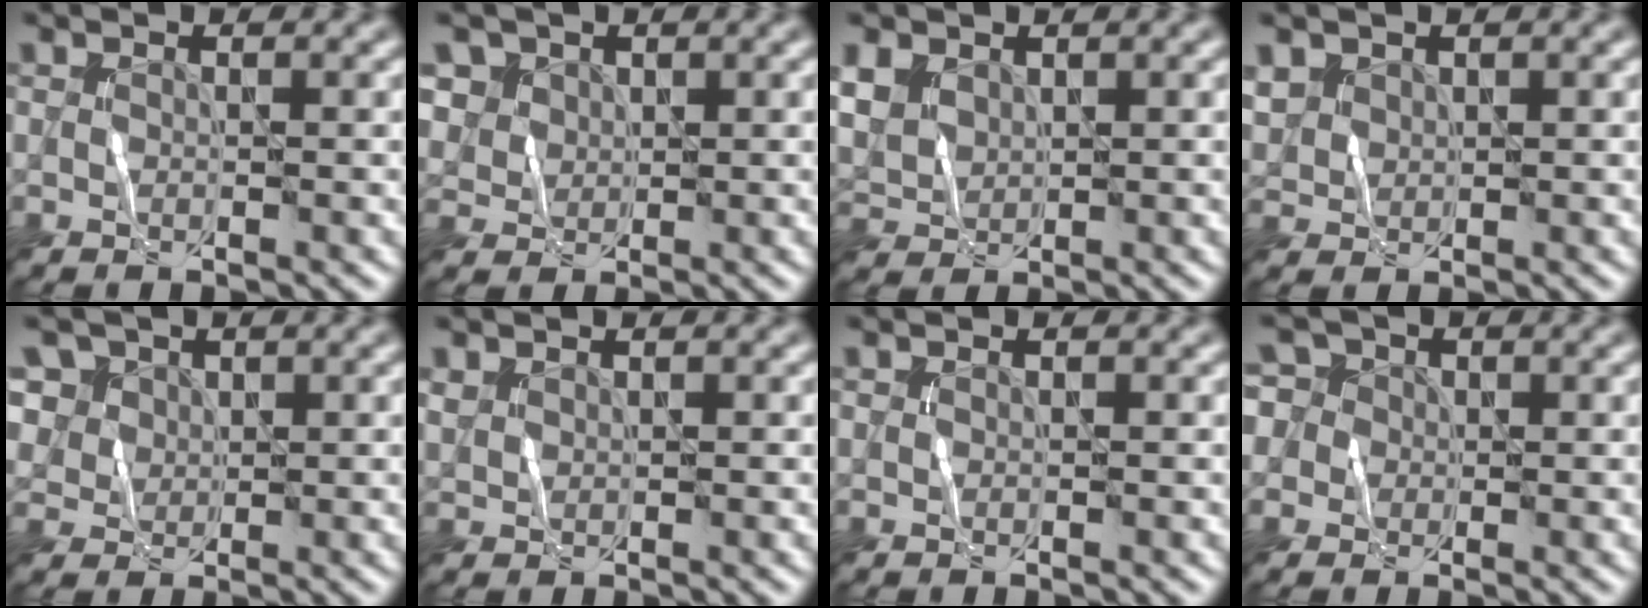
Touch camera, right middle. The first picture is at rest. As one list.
[{"total": 4.3, "force": [2.3, 3.4, 1.2], "torque": [-0.046, -0.002, 0.052]}, {"total": 3.6, "force": [1.6, 2.7, 1.8], "torque": [-0.056, 0.001, 0.036]}, {"total": 1.9, "force": [0.9, 1.6, 0.5], "torque": [-0.021, 0.001, 0.025]}, {"total": 6.0, "force": [3.1, 4.7, 2.1], "torque": [-0.055, 0.006, 0.054]}, {"total": 0.9, "force": [0.7, 0.6, 0.1], "torque": [-0.006, 0.000, 0.019]}, {"total": 0.0}, {"total": 6.4, "force": [2.4, 5.4, 2.5], "torque": [-0.046, 0.036, 0.006]}]